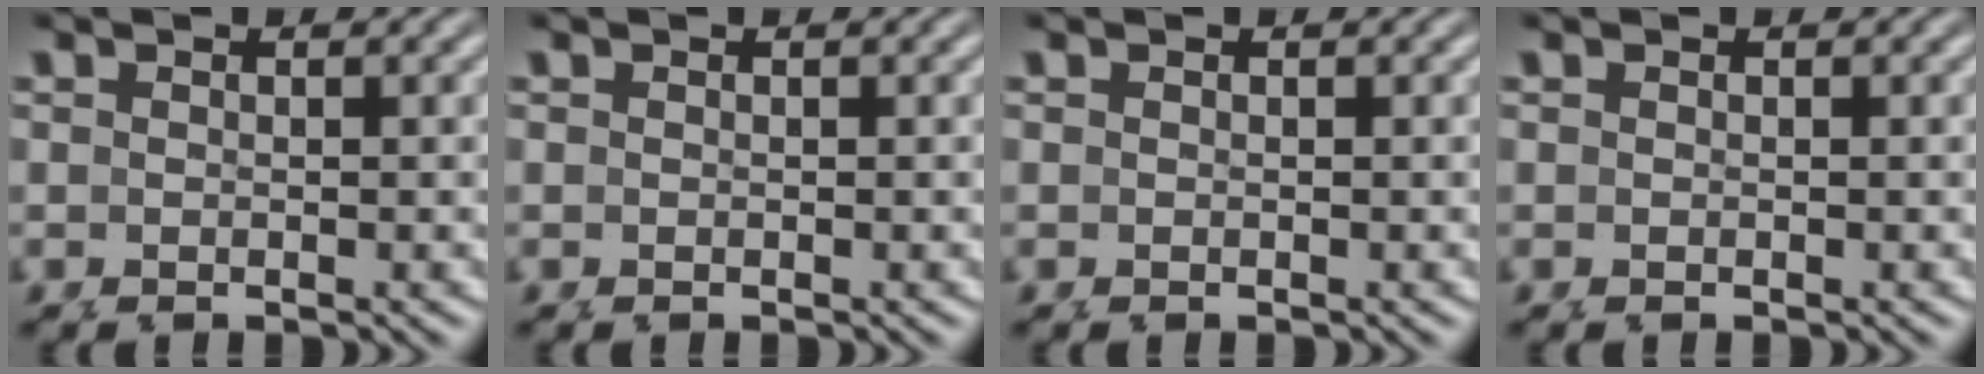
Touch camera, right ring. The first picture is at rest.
{"total": 0.0}
{"total": 0.0}
{"total": 0.0}